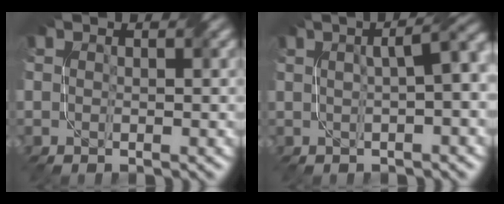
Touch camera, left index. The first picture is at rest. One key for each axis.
{"total": 5.5, "fx": 0.8, "fy": 1.7, "fz": 5.1, "tx": -0.041, "ty": 0.027, "tz": 0.015}